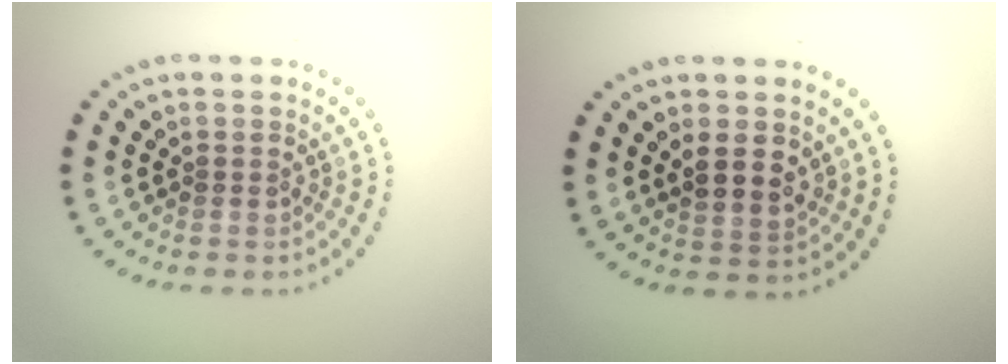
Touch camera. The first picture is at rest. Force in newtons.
{"total": 2.4, "press": 2.3, "slide": 0.7}